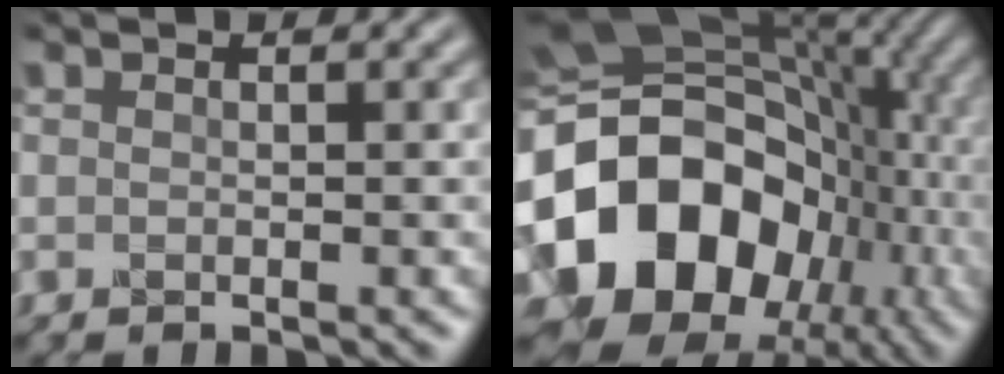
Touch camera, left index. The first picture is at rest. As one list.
[{"total": 16.3, "force": [-3.0, 13.0, 9.4], "torque": [-0.192, 0.002, -0.060]}]